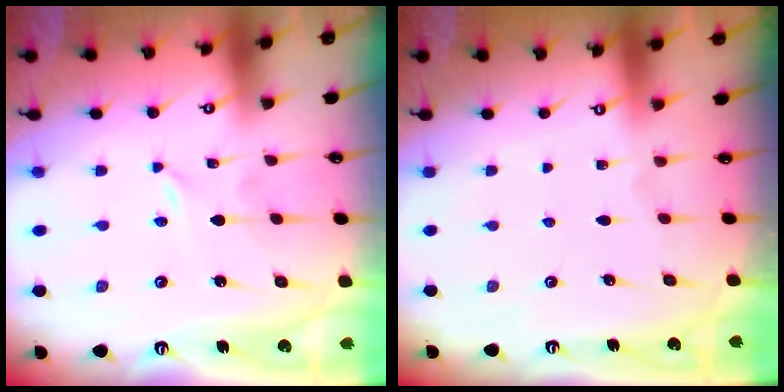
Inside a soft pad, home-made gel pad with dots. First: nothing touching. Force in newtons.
{"total": 0.0}